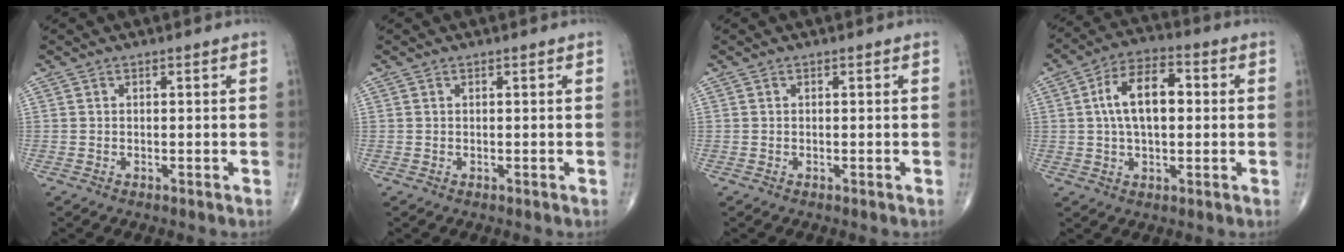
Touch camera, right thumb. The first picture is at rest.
{"total": 0.0}
{"total": 0.0}
{"total": 11.4, "force": [1.3, 6.2, 9.5], "torque": [-0.161, 0.022, 0.018]}